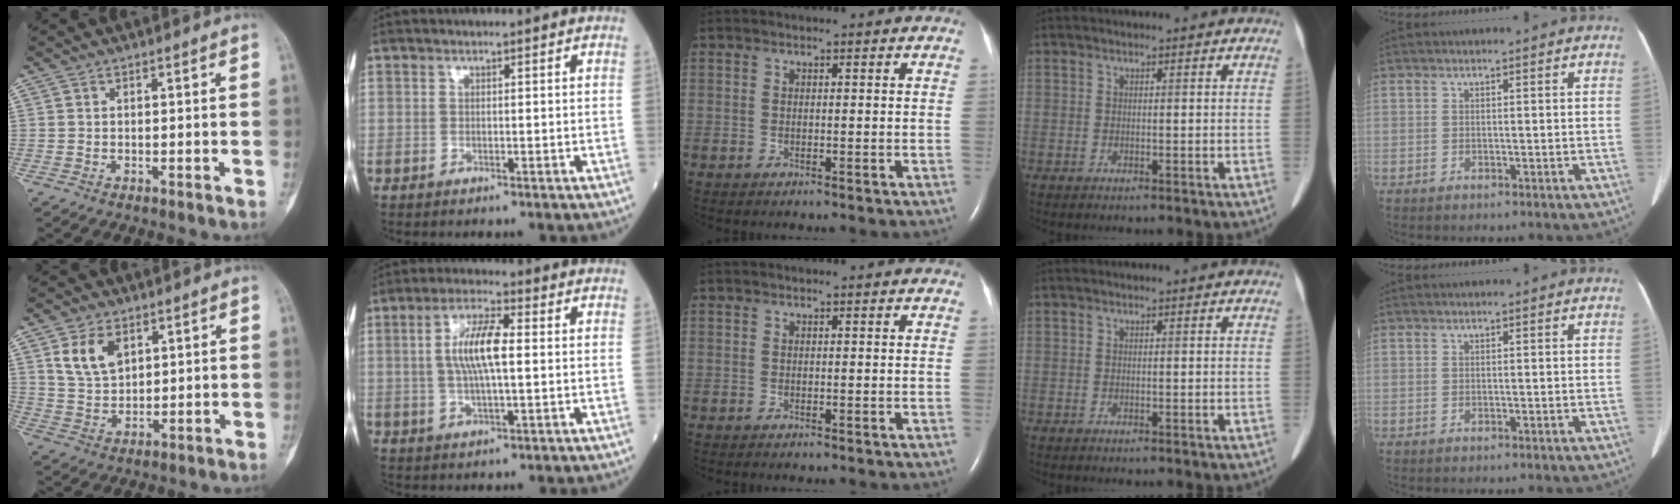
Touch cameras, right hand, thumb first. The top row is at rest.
{"thumb": {"total": 7.7, "force": [3.5, 5.0, 4.7], "torque": [-0.071, -0.017, 0.074]}, "index": {"total": 8.2, "force": [0.8, 1.7, 8.0], "torque": [-0.159, 0.010, 0.013]}}